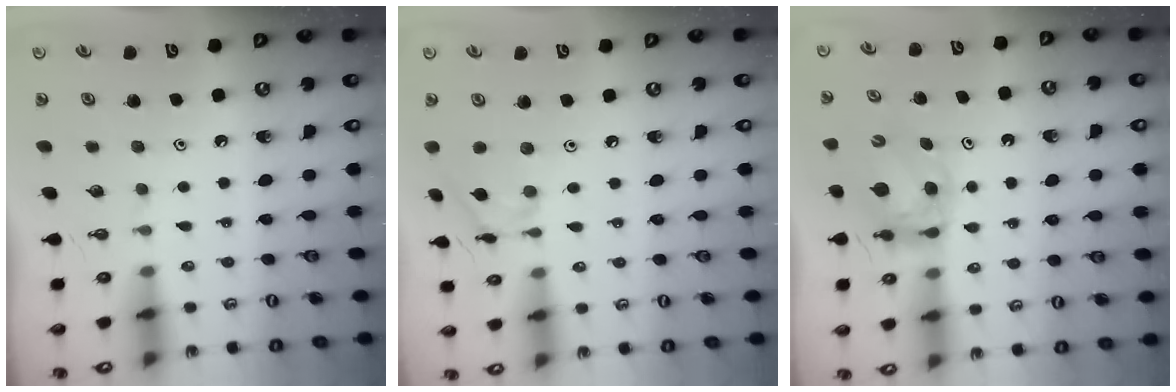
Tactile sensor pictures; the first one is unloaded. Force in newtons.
{"total": 8.8, "press": 8.8, "slide": 0.5}
{"total": 6.2, "press": 6.2, "slide": 0.4}